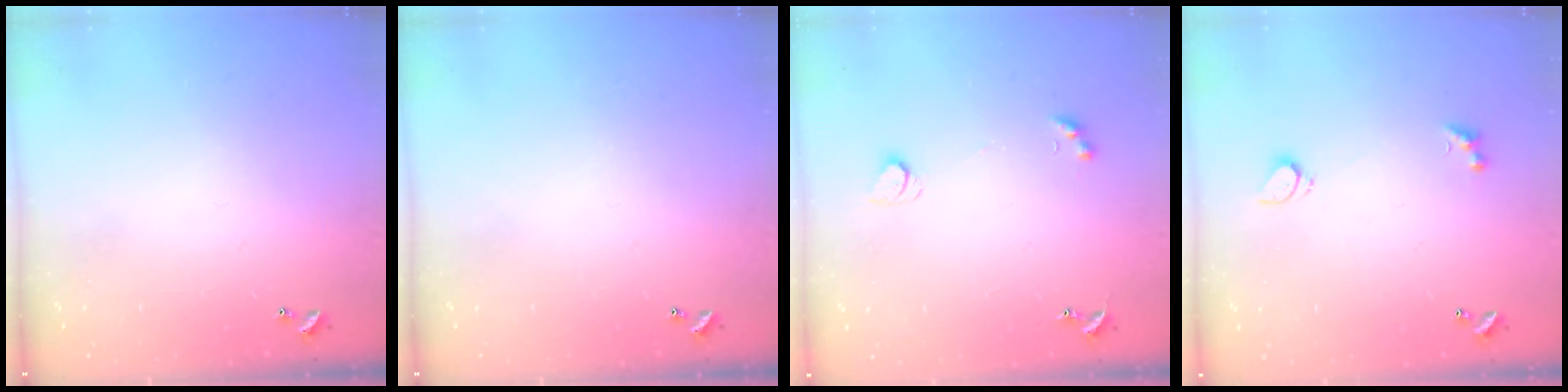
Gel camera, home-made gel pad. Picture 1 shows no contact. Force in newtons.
{"total": 0.0}
{"total": 4.4, "press": 4.3, "slide": 0.7}
{"total": 2.3, "press": 2.3, "slide": 0.6}